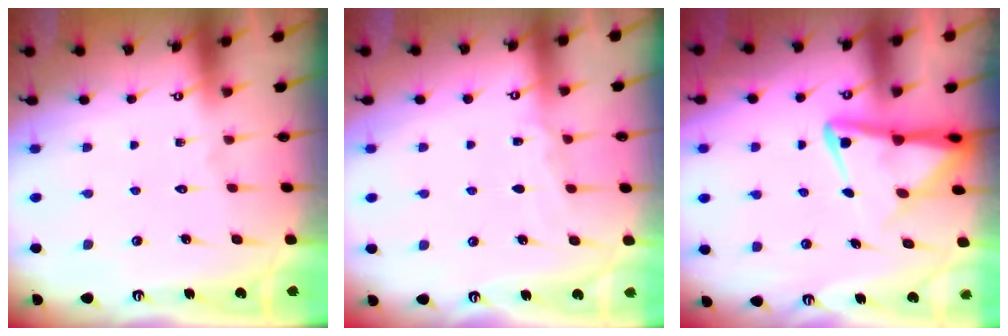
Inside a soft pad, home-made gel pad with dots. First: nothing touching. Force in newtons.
{"total": 4.2, "press": 4.2, "slide": 0.5}
{"total": 6.8, "press": 6.7, "slide": 0.8}